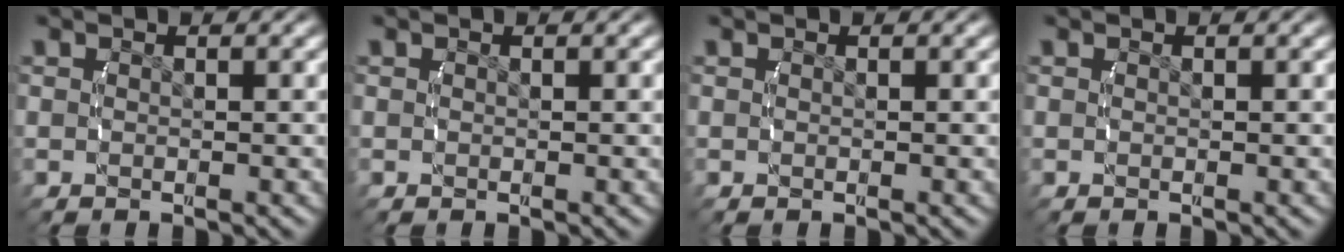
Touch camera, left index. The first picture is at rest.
{"total": 0.0}
{"total": 0.0}
{"total": 0.0}